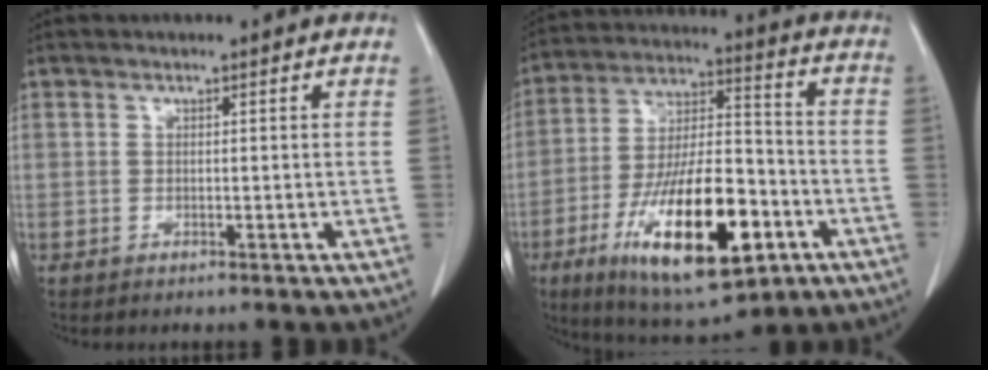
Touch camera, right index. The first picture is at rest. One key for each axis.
{"total": 21.8, "fx": -8.9, "fy": 6.7, "fz": 18.8, "tx": -0.347, "ty": -0.014, "tz": -0.141}